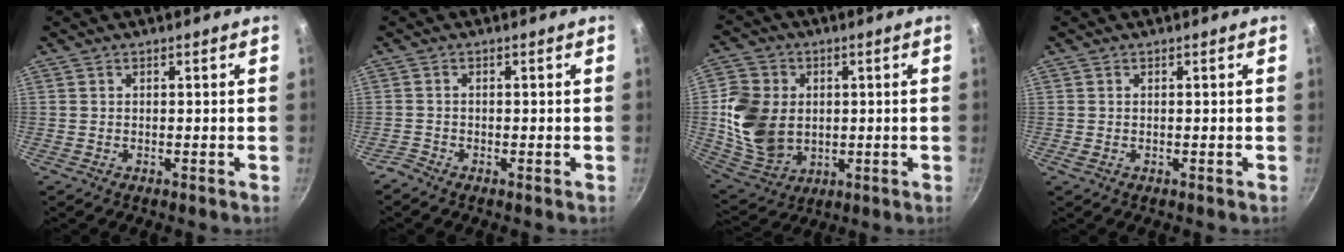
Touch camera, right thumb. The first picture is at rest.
{"total": 1.1, "force": [-1.0, 0.2, 0.4], "torque": [-0.019, 0.006, -0.025]}
{"total": 14.3, "force": [0.6, 11.4, 8.6], "torque": [-0.150, -0.007, 0.025]}
{"total": 0.6, "force": [-0.1, 0.3, 0.5], "torque": [-0.009, 0.000, -0.002]}